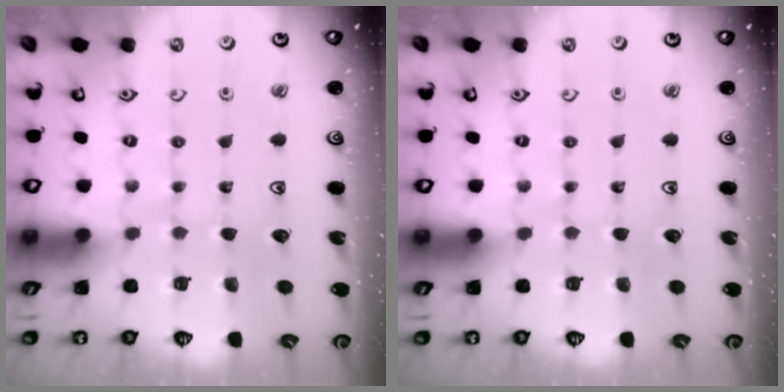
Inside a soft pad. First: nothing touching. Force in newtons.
{"total": 0.0}